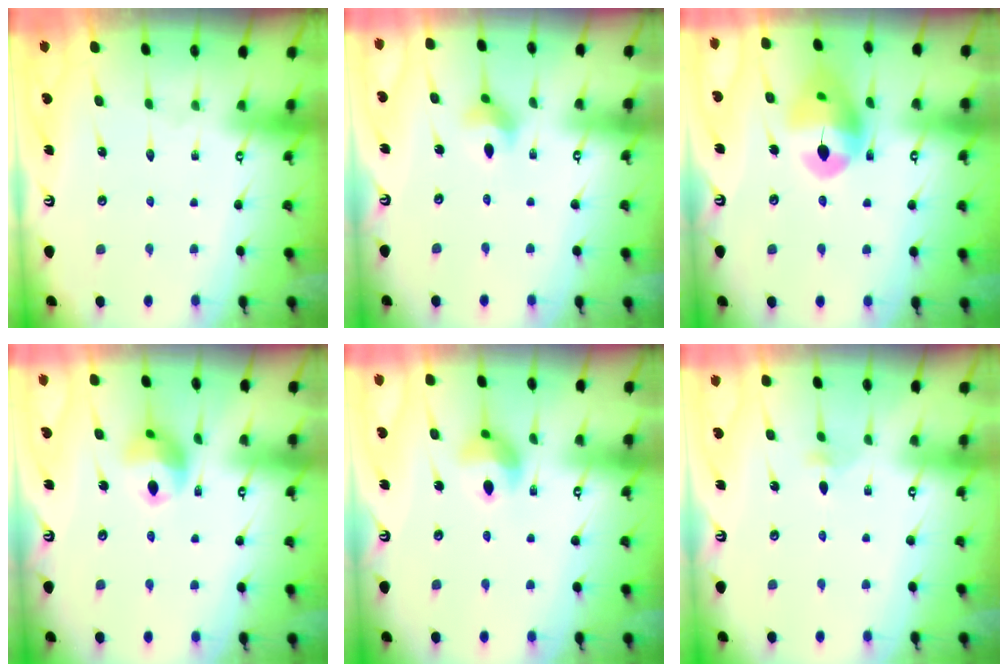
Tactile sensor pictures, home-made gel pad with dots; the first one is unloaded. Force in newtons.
{"total": 6.1, "press": 5.9, "slide": 1.8}
{"total": 14.8, "press": 14.7, "slide": 1.6}
{"total": 11.1, "press": 11.0, "slide": 1.5}
{"total": 10.8, "press": 10.7, "slide": 1.4}
{"total": 2.8, "press": 2.7, "slide": 0.8}